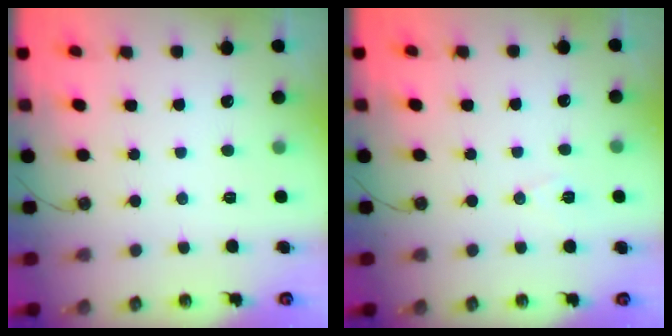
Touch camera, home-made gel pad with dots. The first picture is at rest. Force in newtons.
{"total": 6.7, "press": 5.0, "slide": 4.5}